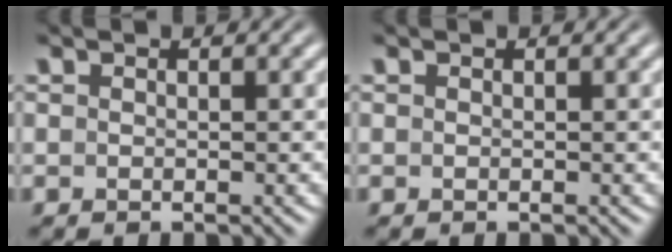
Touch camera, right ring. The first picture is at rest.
{"total": 0.0}